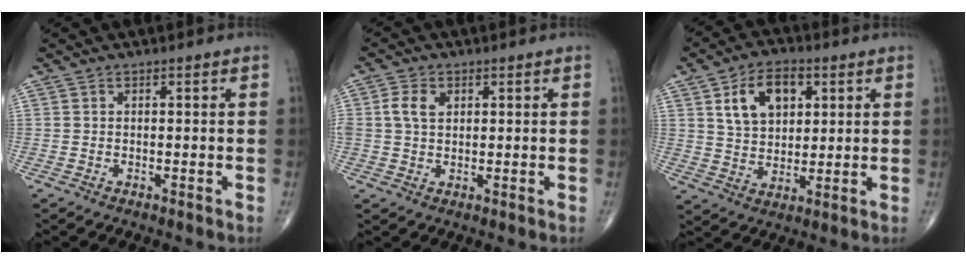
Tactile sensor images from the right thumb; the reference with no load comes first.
{"total": 4.2, "force": [1.1, 2.9, 2.8], "torque": [-0.054, 0.003, 0.021]}
{"total": 10.9, "force": [4.0, 7.1, 7.2], "torque": [-0.095, -0.008, 0.072]}